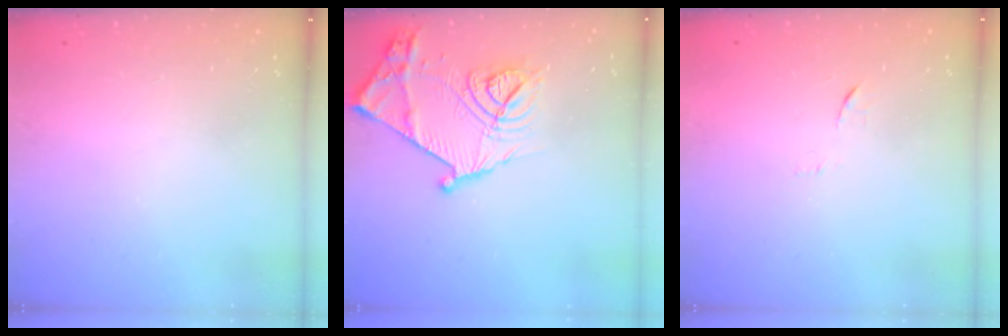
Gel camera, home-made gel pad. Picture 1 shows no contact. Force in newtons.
{"total": 19.0, "press": 19.0, "slide": 0.7}
{"total": 5.8, "press": 5.7, "slide": 0.4}